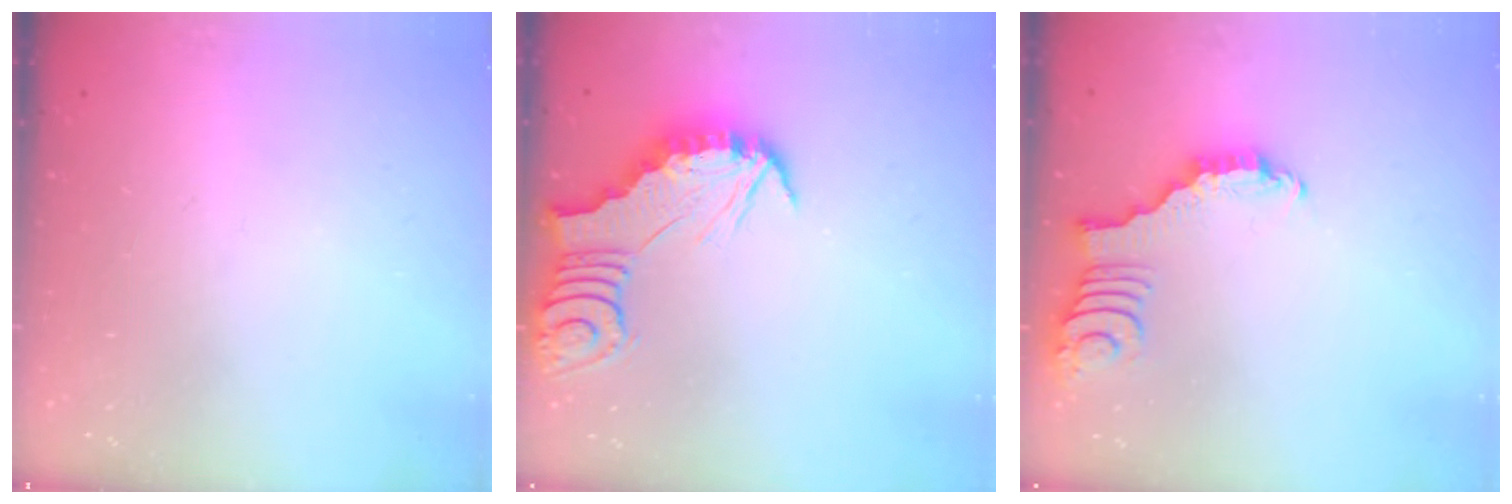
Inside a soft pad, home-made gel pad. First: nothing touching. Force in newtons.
{"total": 2.8, "press": 2.8, "slide": 0.3}
{"total": 2.8, "press": 2.8, "slide": 0.4}